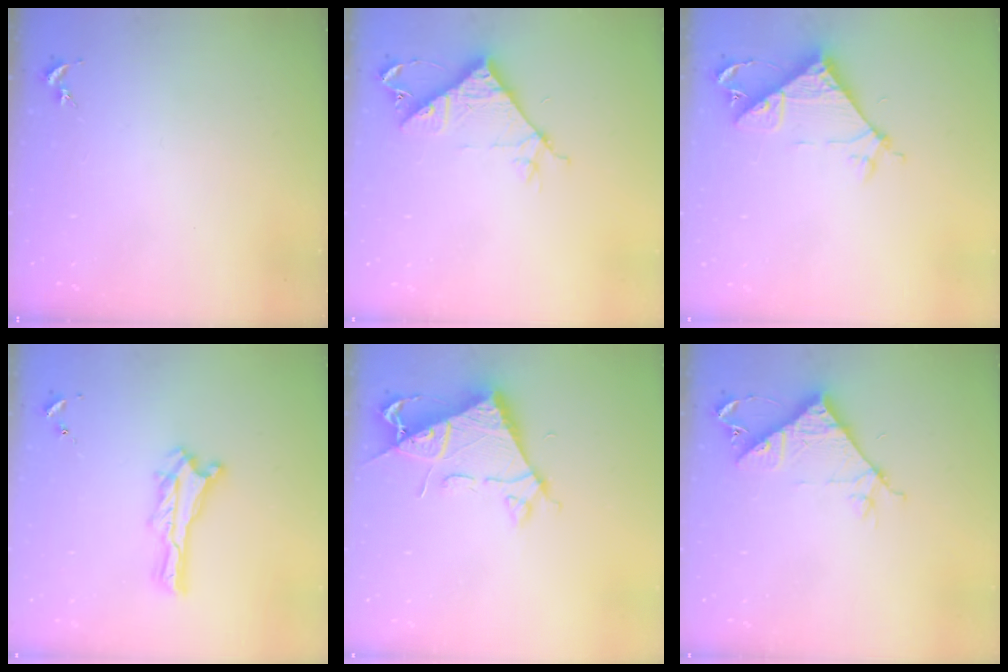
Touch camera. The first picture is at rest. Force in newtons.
{"total": 8.1, "press": 8.1, "slide": 0.5}
{"total": 8.7, "press": 8.7, "slide": 0.4}
{"total": 0.0}
{"total": 7.2, "press": 7.2, "slide": 0.7}
{"total": 8.1, "press": 8.1, "slide": 0.5}